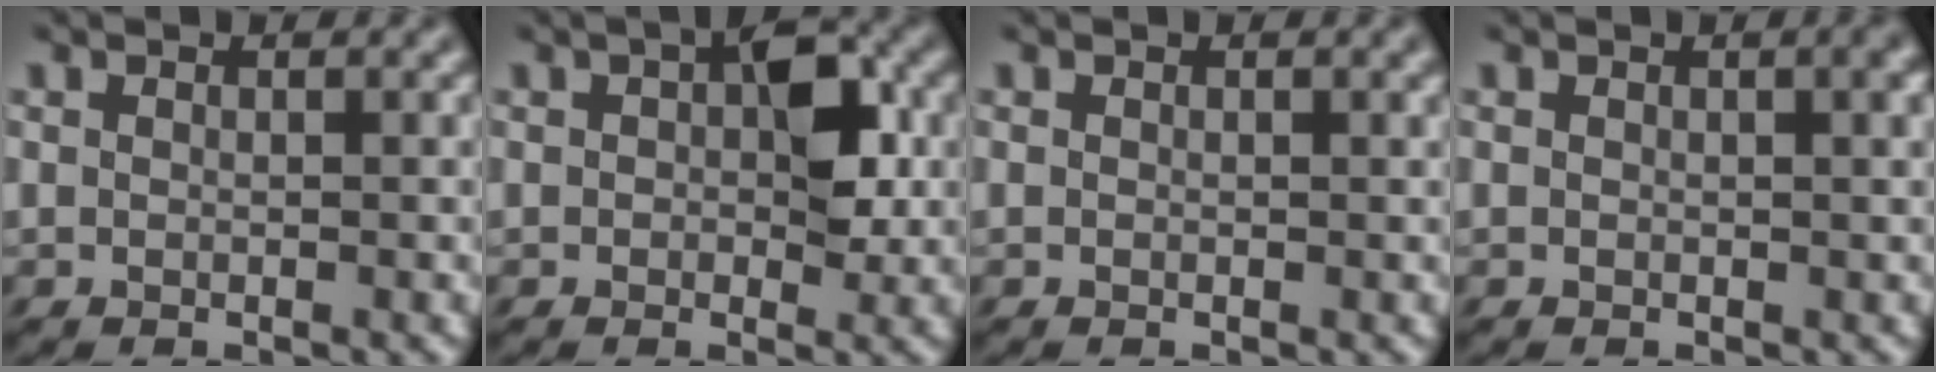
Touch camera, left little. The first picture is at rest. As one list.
[{"total": 5.8, "force": [0.6, 3.3, 4.8], "torque": [-0.084, 0.006, 0.002]}, {"total": 1.2, "force": [0.5, 0.5, 0.9], "torque": [-0.019, 0.001, 0.008]}, {"total": 3.8, "force": [1.4, 1.8, 3.0], "torque": [-0.051, 0.000, 0.030]}]